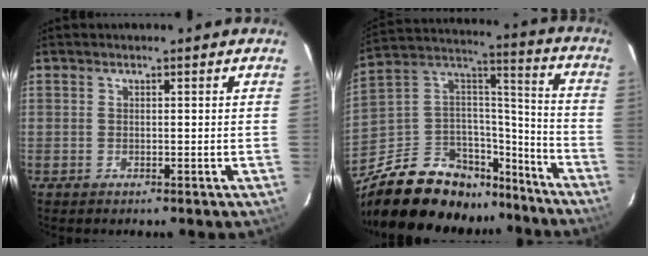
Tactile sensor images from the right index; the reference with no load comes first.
{"total": 25.2, "force": [-18.2, 13.2, 11.4], "torque": [-0.239, 0.063, -0.270]}